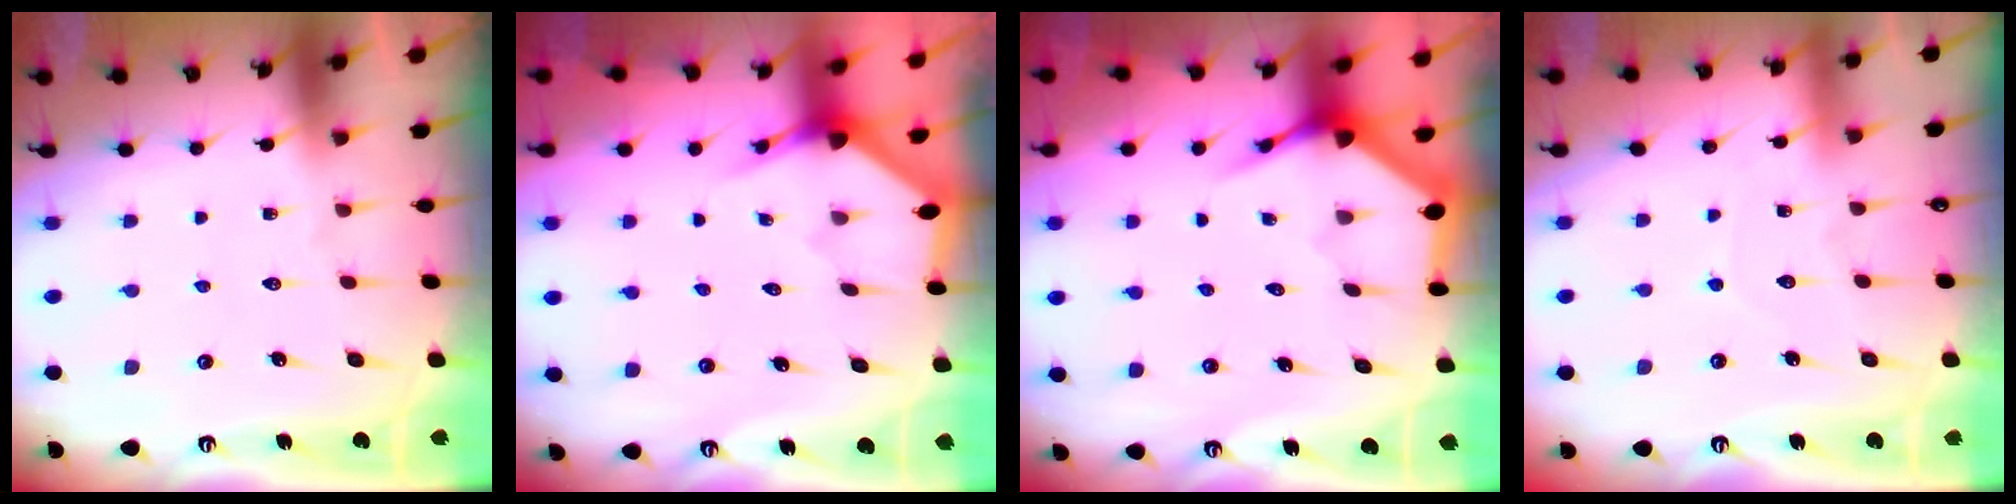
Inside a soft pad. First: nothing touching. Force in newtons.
{"total": 2.7, "press": 2.7, "slide": 0.1}
{"total": 3.8, "press": 3.7, "slide": 0.4}
{"total": 2.4, "press": 2.4, "slide": 0.3}